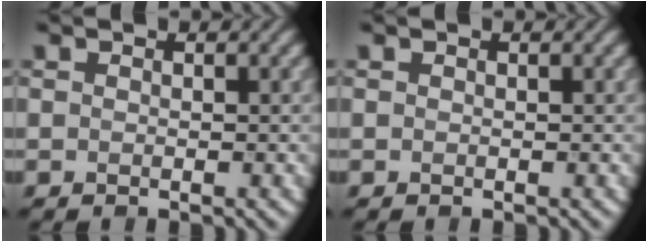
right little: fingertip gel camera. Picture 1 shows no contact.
{"total": 0.0}